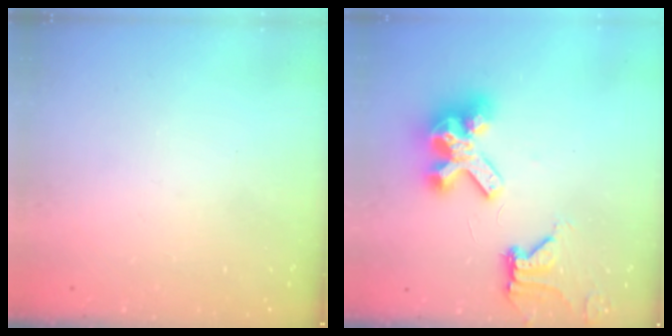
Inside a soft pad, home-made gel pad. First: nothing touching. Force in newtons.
{"total": 15.6, "press": 15.4, "slide": 2.1}